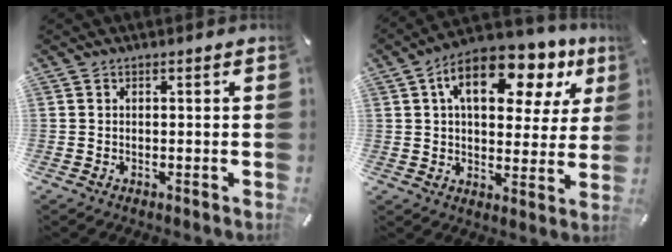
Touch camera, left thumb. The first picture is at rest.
{"total": 16.9, "force": [8.2, 9.1, 11.7], "torque": [-0.180, -0.030, 0.132]}